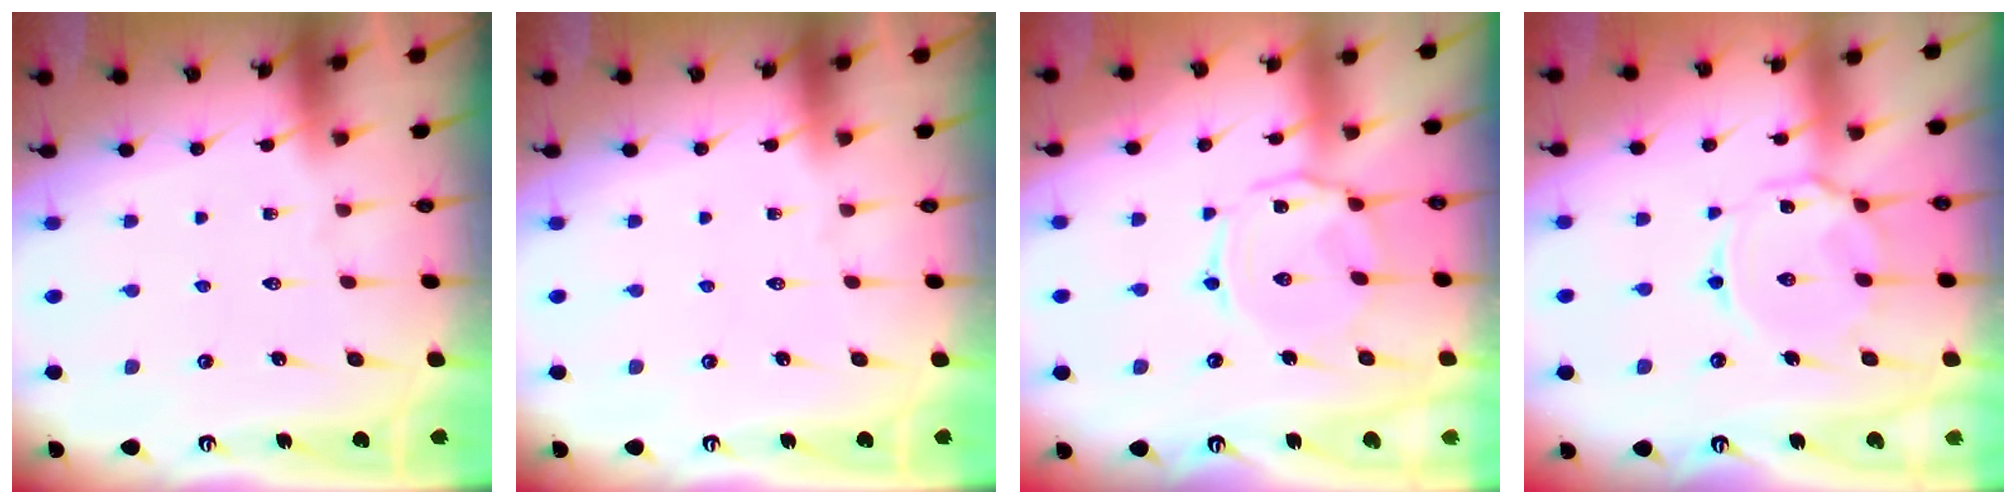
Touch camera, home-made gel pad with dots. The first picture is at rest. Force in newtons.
{"total": 0.0}
{"total": 6.6, "press": 6.6, "slide": 0.7}
{"total": 9.6, "press": 9.5, "slide": 0.7}